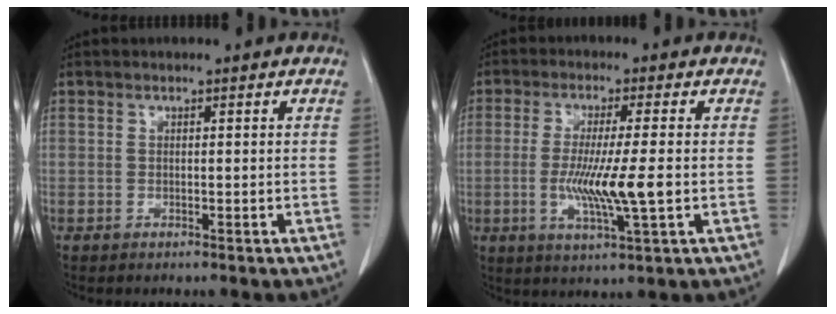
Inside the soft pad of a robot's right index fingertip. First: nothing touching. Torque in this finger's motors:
{"motor_torque": [0.88, 0.46, 0.31, 0.07]}